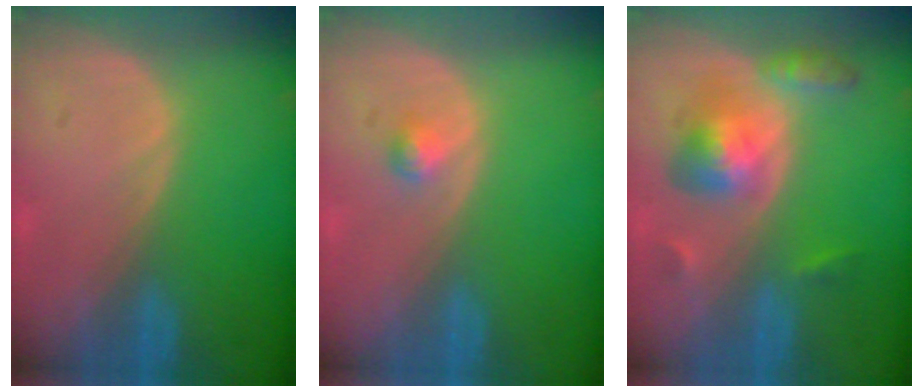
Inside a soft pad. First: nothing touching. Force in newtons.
{"total": 1.3, "press": 1.2, "slide": 0.1}
{"total": 6.1, "press": 6.1, "slide": 0.3}